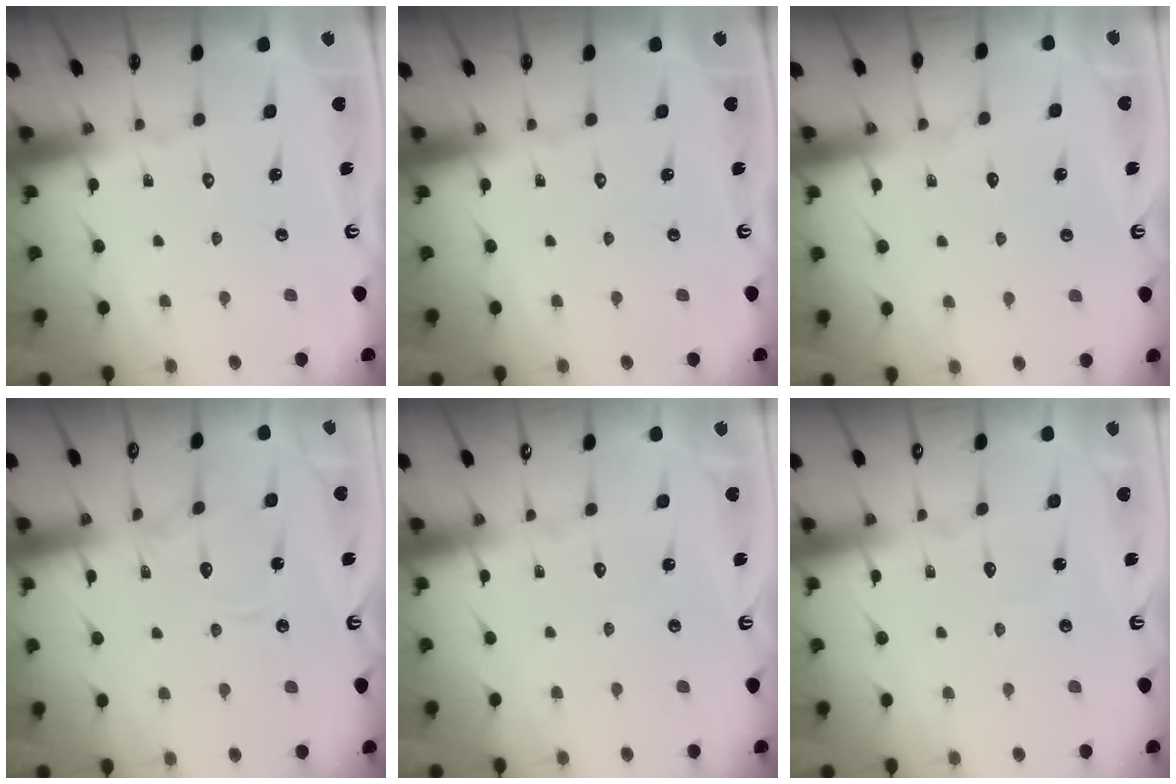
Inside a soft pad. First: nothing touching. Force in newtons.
{"total": 0.0}
{"total": 5.6, "press": 5.6, "slide": 0.8}
{"total": 9.7, "press": 9.7, "slide": 0.8}
{"total": 2.4, "press": 2.4, "slide": 0.2}
{"total": 2.8, "press": 2.8, "slide": 0.3}